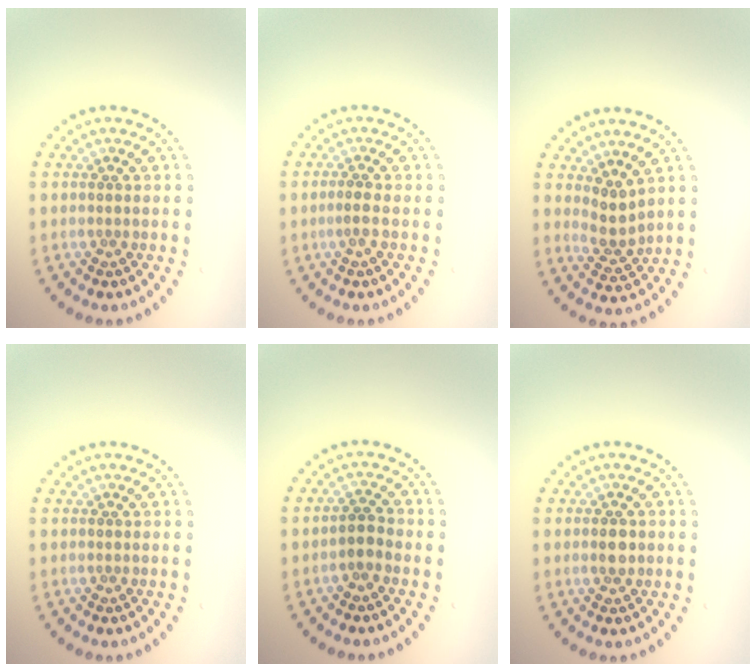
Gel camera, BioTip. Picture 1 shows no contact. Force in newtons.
{"total": 0.9, "press": 0.8, "slide": 0.5}
{"total": 2.1, "press": 1.5, "slide": 1.5}
{"total": 0.0}
{"total": 1.3, "press": 1.1, "slide": 0.6}
{"total": 1.6, "press": 1.5, "slide": 0.3}